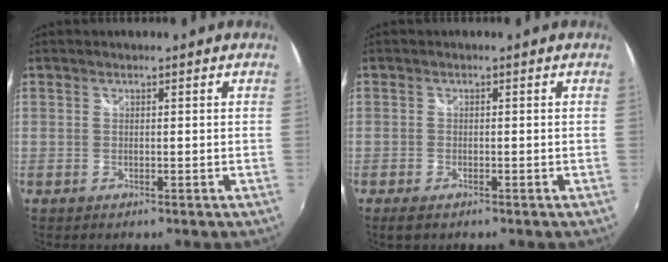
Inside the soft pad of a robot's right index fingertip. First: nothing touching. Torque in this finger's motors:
{"motor_torque": [0.25, -0.09, 0.11, 0.01]}